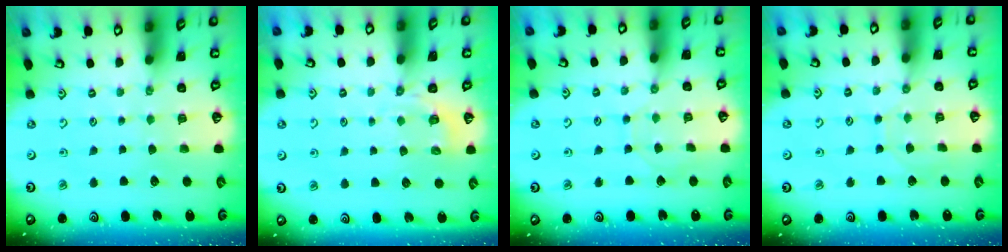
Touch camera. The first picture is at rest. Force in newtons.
{"total": 2.3, "press": 1.4, "slide": 1.8}
{"total": 5.6, "press": 5.5, "slide": 0.6}
{"total": 5.0, "press": 5.0, "slide": 0.5}